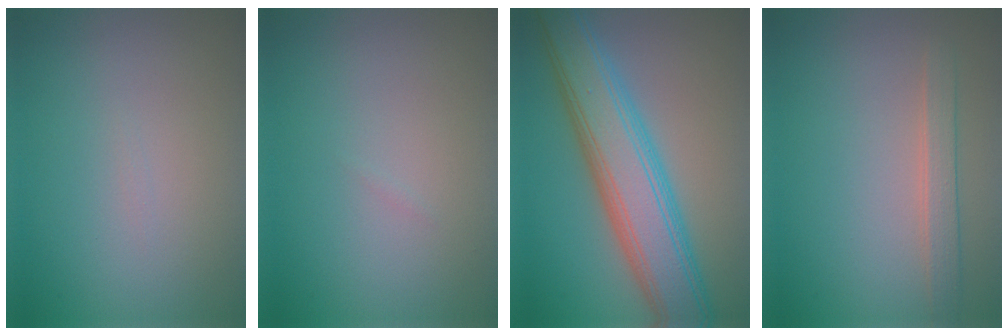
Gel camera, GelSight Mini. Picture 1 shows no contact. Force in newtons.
{"total": 0.0}
{"total": 8.6, "press": 8.6, "slide": 0.6}
{"total": 2.0, "press": 2.0, "slide": 0.2}